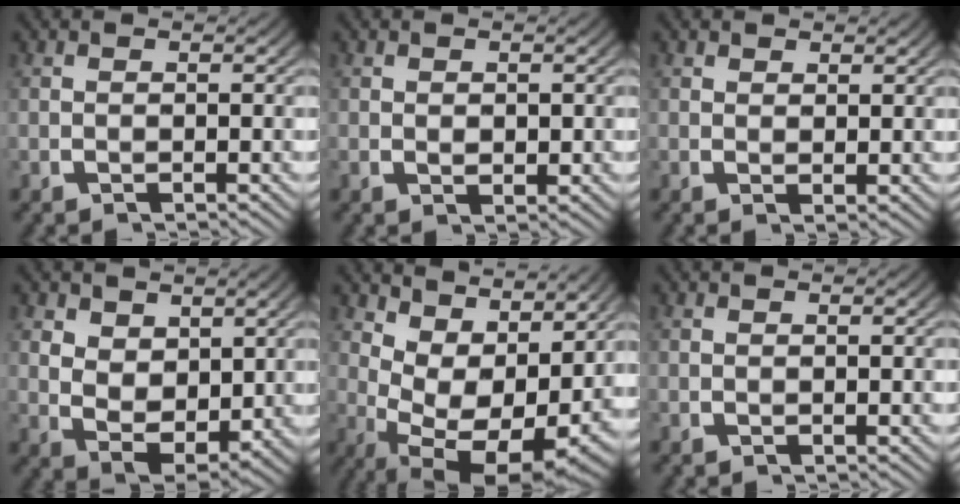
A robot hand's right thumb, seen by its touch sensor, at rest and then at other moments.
{"total": 1.2, "force": [0.2, 0.9, 0.8], "torque": [-0.015, -0.012, 0.012]}
{"total": 1.5, "force": [1.3, 0.6, 0.5], "torque": [0.000, -0.004, 0.023]}
{"total": 6.1, "force": [0.5, 4.4, 4.2], "torque": [-0.094, -0.039, 0.026]}
{"total": 11.2, "force": [-0.9, 6.5, 9.1], "torque": [-0.175, -0.058, 0.013]}
{"total": 0.0}